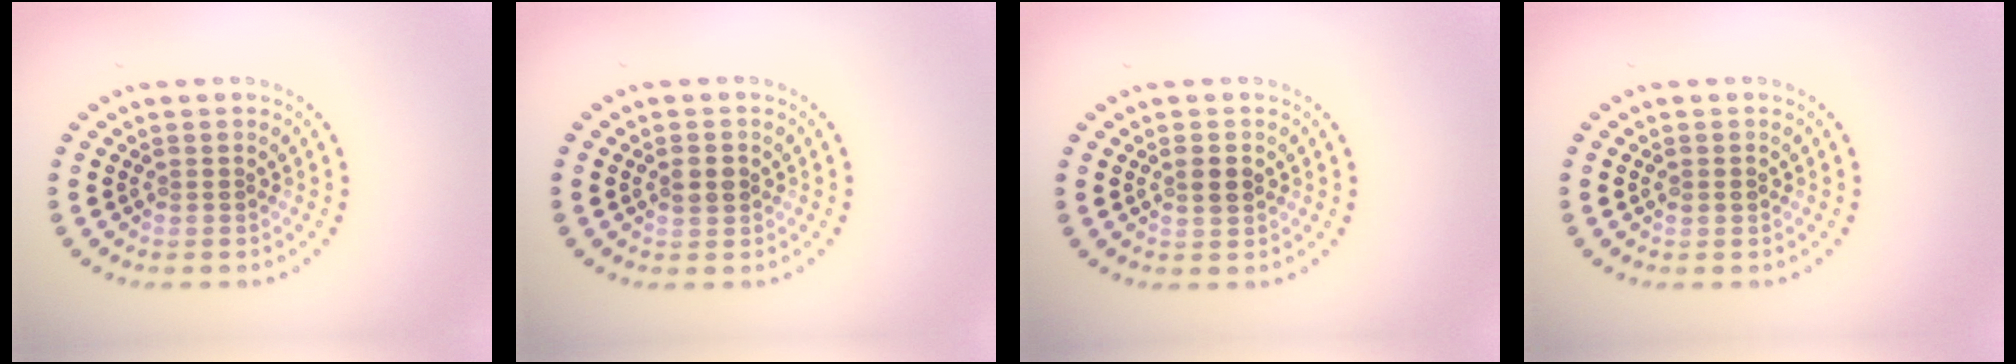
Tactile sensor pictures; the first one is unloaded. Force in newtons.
{"total": 1.6, "press": 1.5, "slide": 0.4}
{"total": 1.2, "press": 1.2, "slide": 0.1}
{"total": 1.1, "press": 1.1, "slide": 0.0}